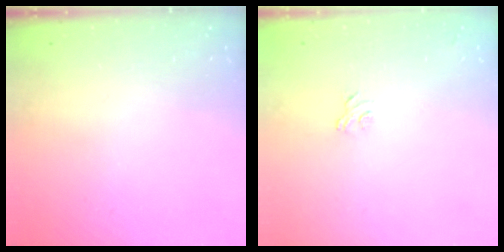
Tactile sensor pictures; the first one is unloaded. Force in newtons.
{"total": 3.2, "press": 3.1, "slide": 1.0}